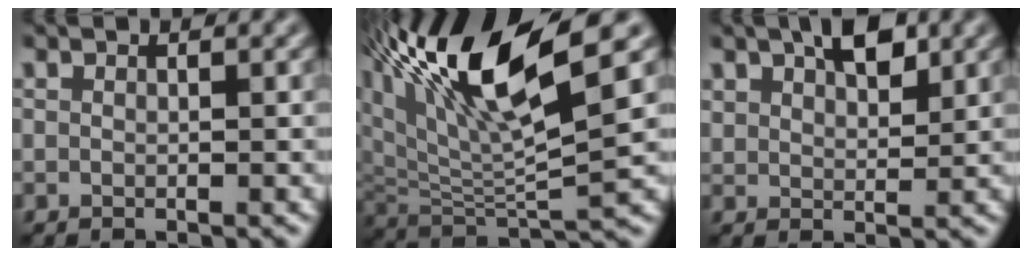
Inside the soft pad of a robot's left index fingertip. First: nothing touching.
{"total": 12.4, "force": [5.5, 3.3, 10.5], "torque": [-0.202, 0.013, 0.103]}
{"total": 3.9, "force": [2.0, 2.2, 2.5], "torque": [-0.045, 0.004, 0.036]}